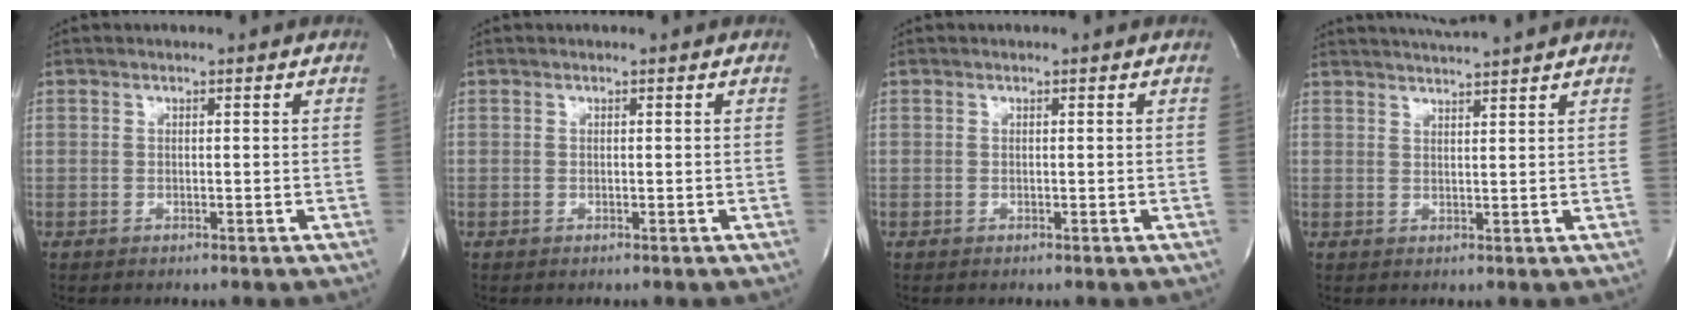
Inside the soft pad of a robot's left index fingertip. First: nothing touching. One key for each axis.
{"total": 0.0}
{"total": 0.0}
{"total": 5.0, "fx": 4.6, "fy": -1.3, "fz": 1.4, "tx": -0.024, "ty": 0.006, "tz": 0.071}